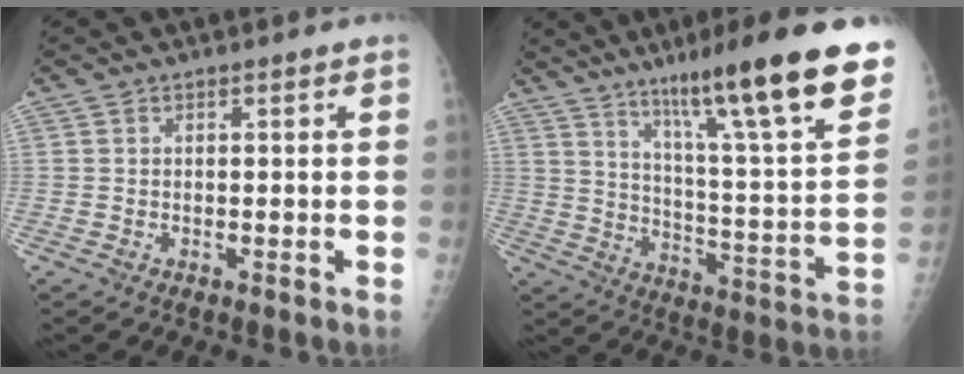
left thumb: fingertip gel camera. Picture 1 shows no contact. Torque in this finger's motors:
{"motor_torque": [0.80, 0.79, 1.61, -1.16, 0.12]}